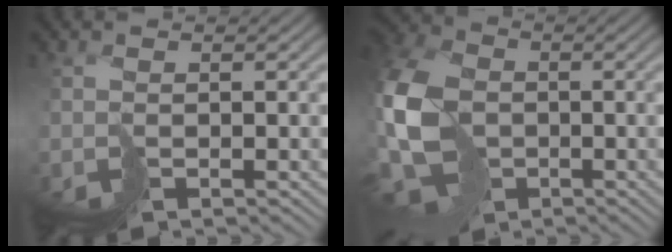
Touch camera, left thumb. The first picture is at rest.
{"total": 14.8, "force": [-2.3, 11.2, 9.4], "torque": [-0.257, -0.026, -0.033]}